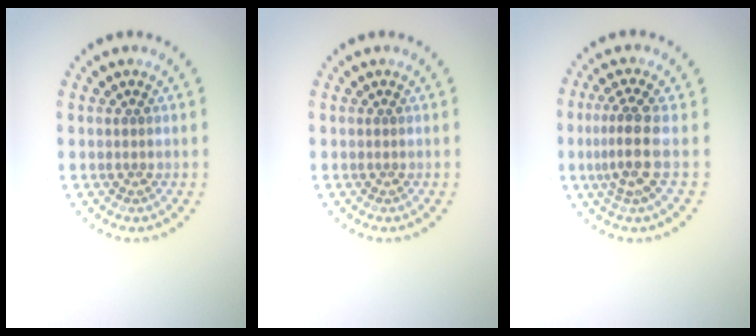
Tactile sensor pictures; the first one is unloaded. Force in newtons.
{"total": 0.0}
{"total": 3.2, "press": 2.4, "slide": 2.1}